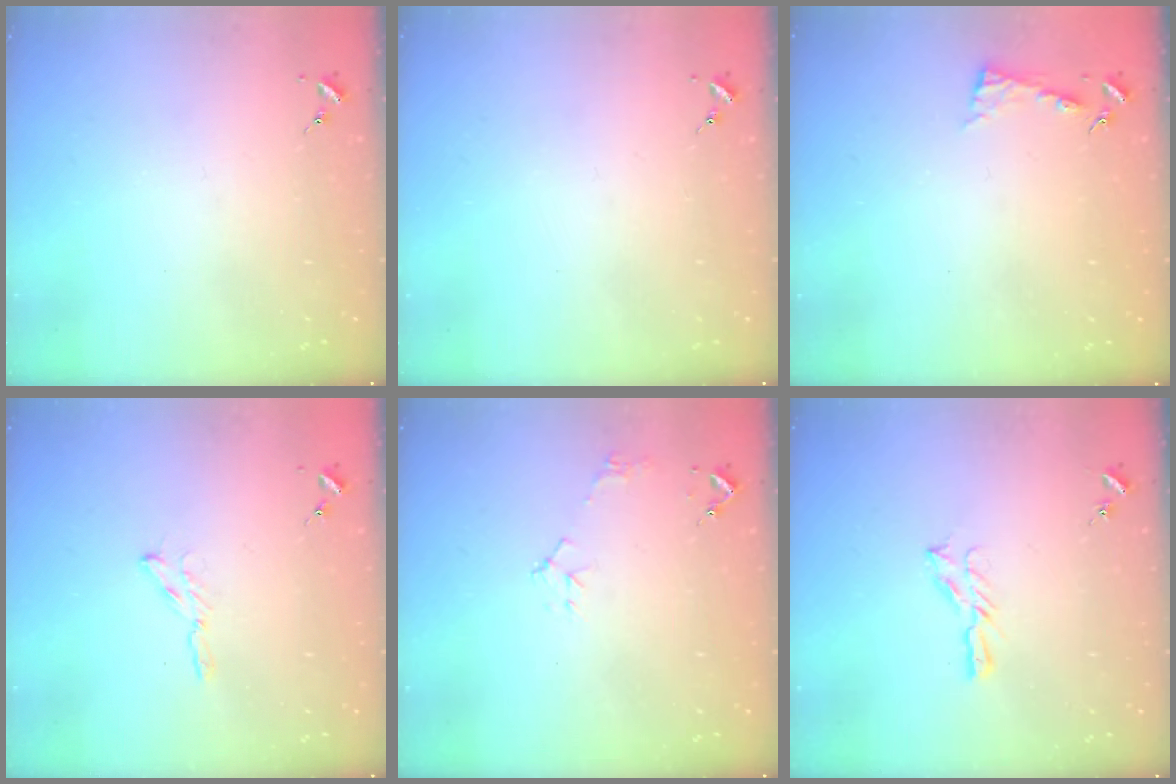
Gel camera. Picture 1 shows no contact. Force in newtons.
{"total": 0.0}
{"total": 3.9, "press": 3.9, "slide": 0.4}
{"total": 2.9, "press": 2.9, "slide": 0.3}
{"total": 5.3, "press": 5.3, "slide": 0.7}
{"total": 5.1, "press": 5.1, "slide": 0.5}